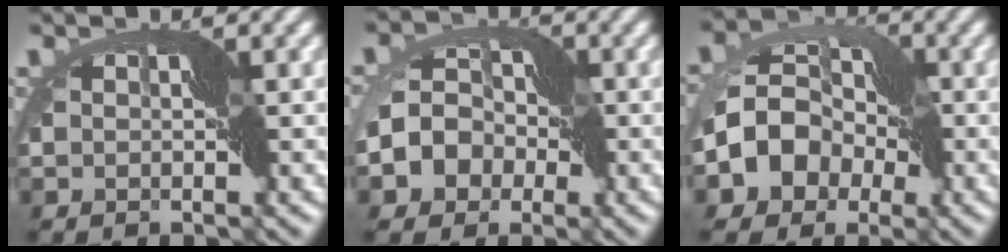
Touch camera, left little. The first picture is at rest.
{"total": 5.4, "force": [-1.0, 4.3, 3.2], "torque": [-0.052, -0.005, -0.040]}
{"total": 7.1, "force": [-1.6, 5.3, 4.5], "torque": [-0.079, -0.001, -0.053]}